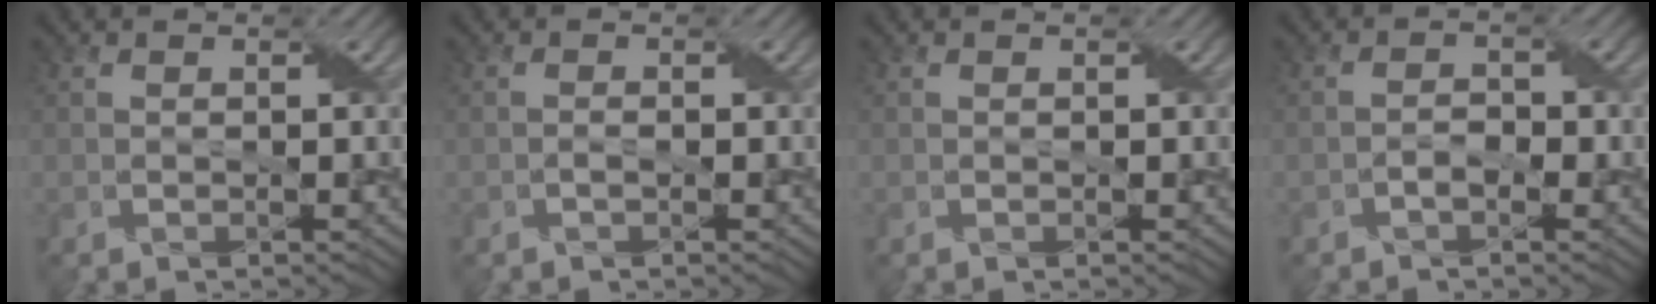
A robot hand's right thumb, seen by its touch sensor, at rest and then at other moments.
{"total": 0.8, "force": [-0.3, 0.3, 0.6], "torque": [-0.015, 0.001, -0.004]}
{"total": 0.0}
{"total": 1.8, "force": [-0.9, 1.0, 1.1], "torque": [-0.023, 0.005, -0.018]}